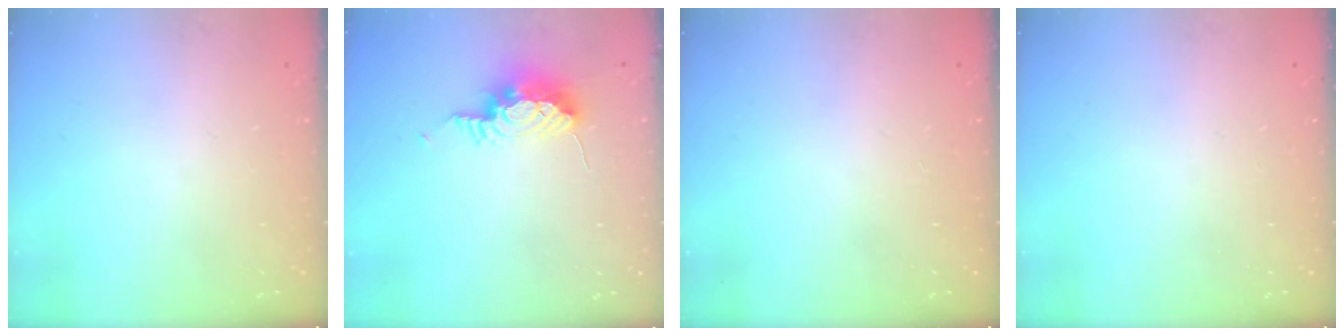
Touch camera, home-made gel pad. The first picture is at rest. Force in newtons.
{"total": 15.5, "press": 10.9, "slide": 11.0}
{"total": 1.2, "press": 1.2, "slide": 0.2}
{"total": 0.0}